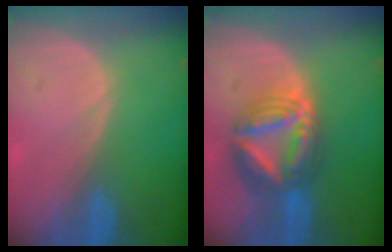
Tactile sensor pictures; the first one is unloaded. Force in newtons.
{"total": 9.1, "press": 9.1, "slide": 0.9}